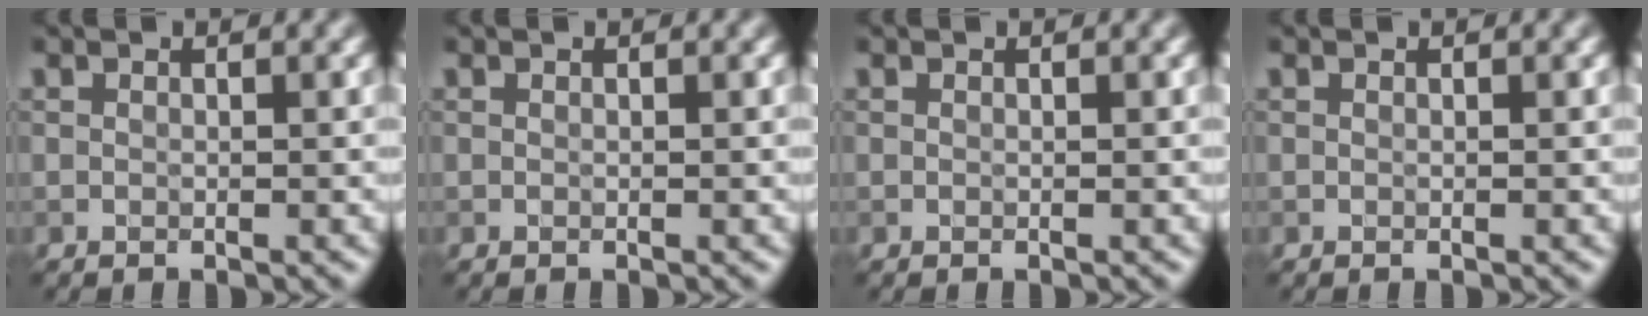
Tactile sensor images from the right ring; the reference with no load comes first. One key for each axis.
{"total": 0.0}
{"total": 0.0}
{"total": 0.0}